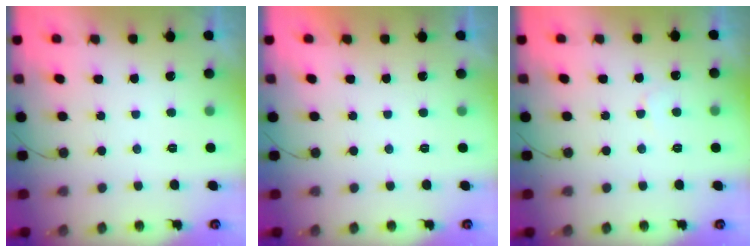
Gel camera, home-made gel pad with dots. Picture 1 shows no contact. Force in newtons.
{"total": 1.6, "press": 1.6, "slide": 0.1}
{"total": 3.6, "press": 3.6, "slide": 0.3}